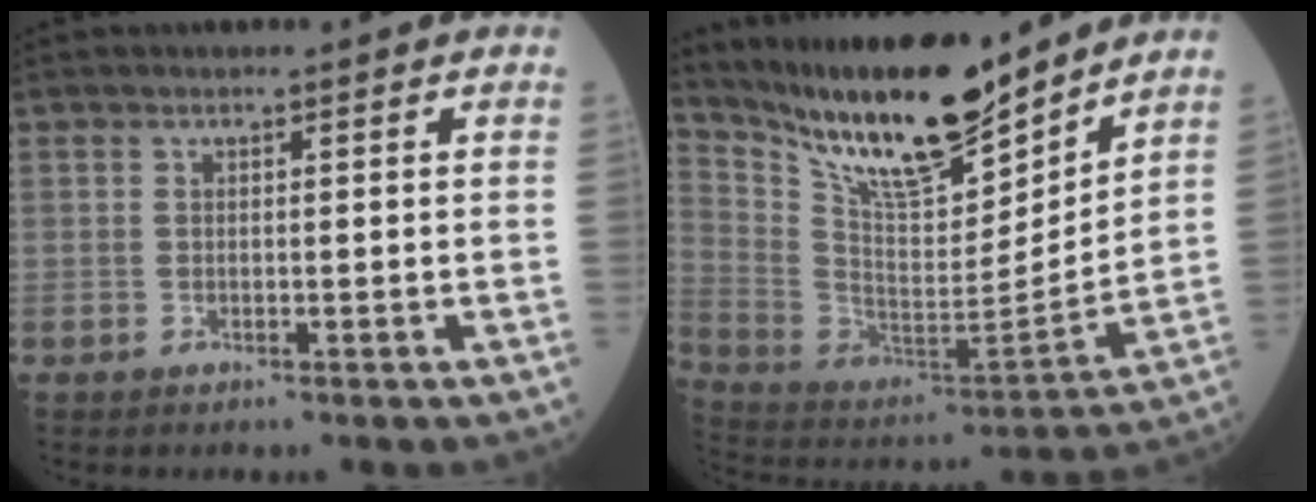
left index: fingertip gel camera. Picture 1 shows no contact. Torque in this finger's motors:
{"motor_torque": [0.45, -0.31, 0.39, 0.08]}